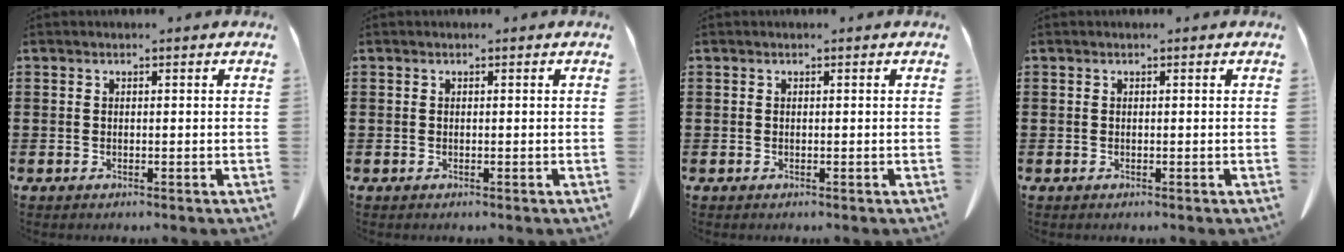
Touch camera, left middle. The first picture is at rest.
{"total": 0.0}
{"total": 0.0}
{"total": 0.0}